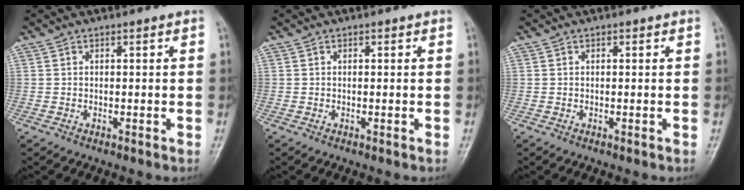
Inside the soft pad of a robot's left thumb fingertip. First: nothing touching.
{"total": 0.0}
{"total": 0.0}